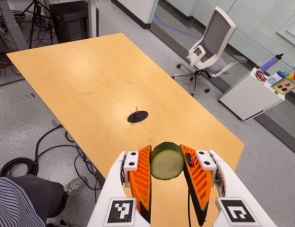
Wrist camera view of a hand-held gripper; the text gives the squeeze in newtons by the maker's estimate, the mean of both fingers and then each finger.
{"total": 10.2, "left": 9.7, "right": 10.6}